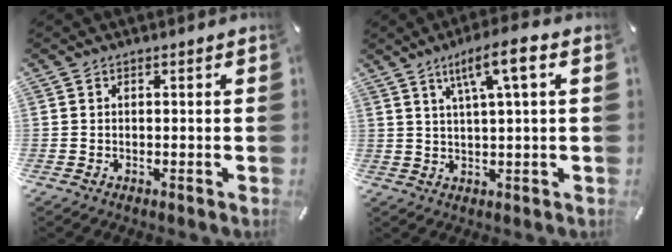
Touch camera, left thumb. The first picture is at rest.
{"total": 8.7, "force": [3.4, 1.2, 7.9], "torque": [-0.138, -0.002, 0.054]}